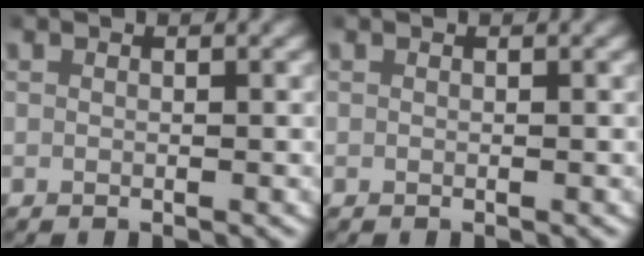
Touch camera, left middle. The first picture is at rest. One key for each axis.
{"total": 0.0}